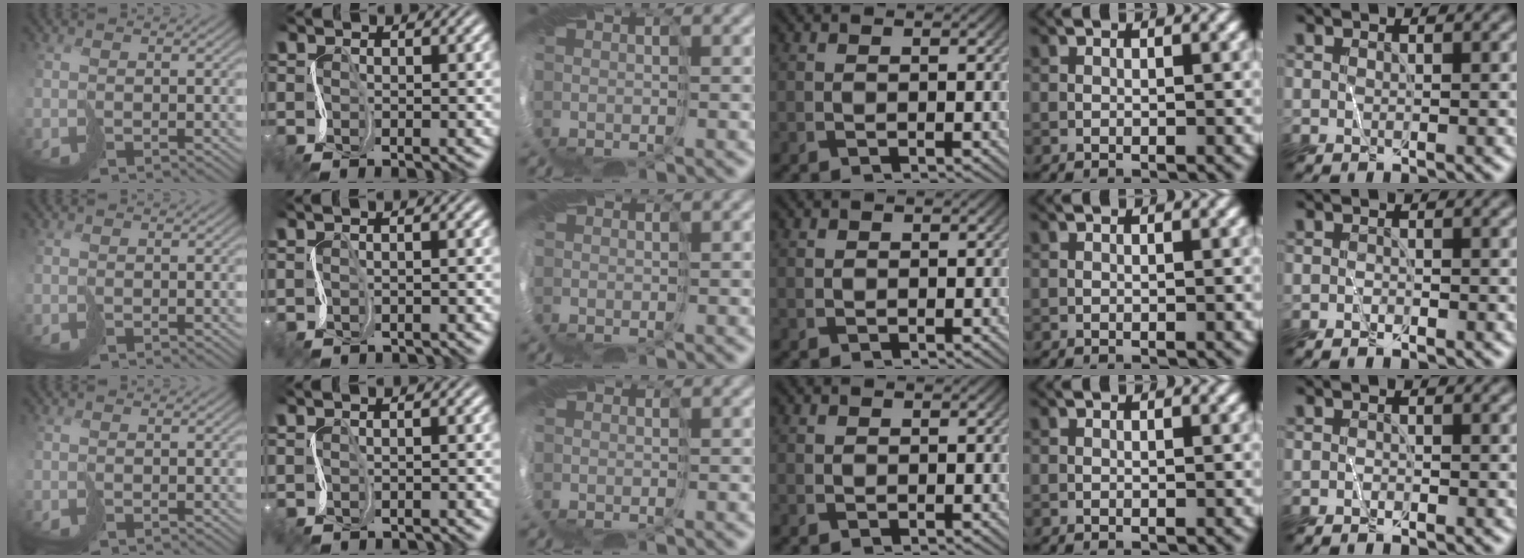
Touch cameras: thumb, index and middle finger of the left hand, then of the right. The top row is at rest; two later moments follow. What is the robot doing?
{"motion": "cut", "object": "bubble wrap"}